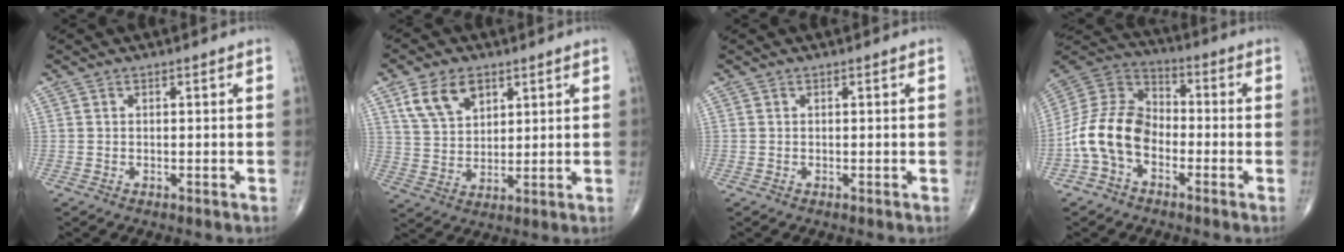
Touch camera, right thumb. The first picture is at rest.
{"total": 9.0, "force": [4.7, 5.7, 5.2], "torque": [-0.080, -0.016, 0.095]}
{"total": 0.0}
{"total": 13.1, "force": [-4.2, 9.0, 8.5], "torque": [-0.155, 0.051, -0.093]}